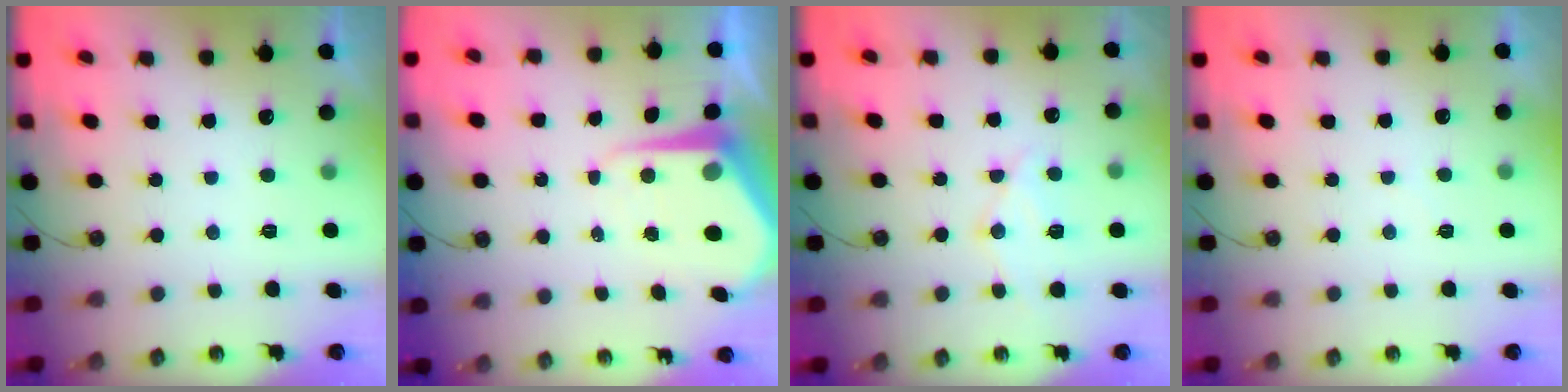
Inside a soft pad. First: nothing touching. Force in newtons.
{"total": 8.3, "press": 8.3, "slide": 0.8}
{"total": 9.9, "press": 9.9, "slide": 0.4}
{"total": 3.2, "press": 3.2, "slide": 0.3}